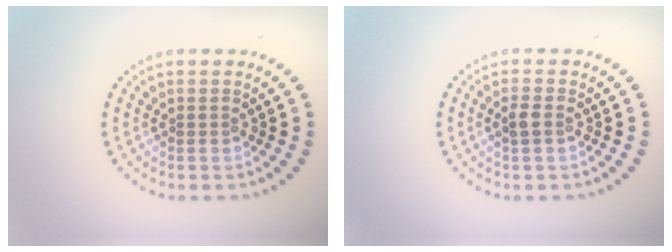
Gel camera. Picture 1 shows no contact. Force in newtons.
{"total": 1.2, "press": 1.2, "slide": 0.3}